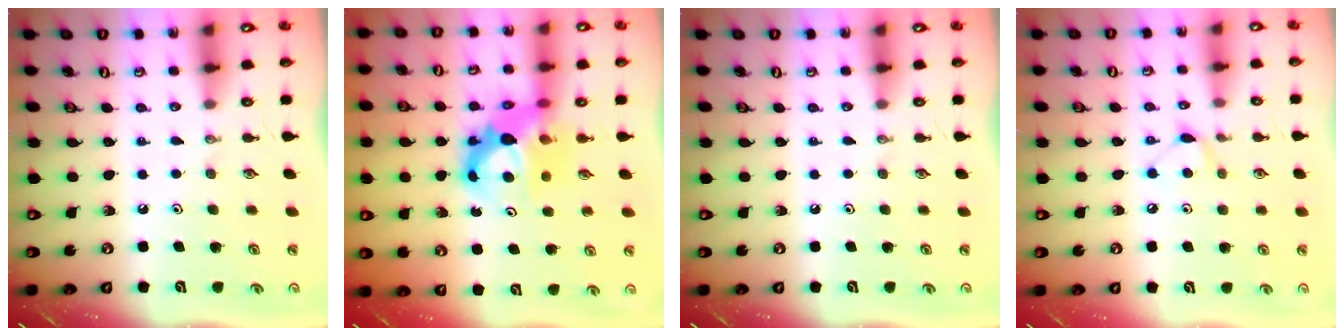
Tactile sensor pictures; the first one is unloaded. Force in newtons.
{"total": 11.0, "press": 10.9, "slide": 0.8}
{"total": 0.0}
{"total": 5.3, "press": 5.3, "slide": 0.7}